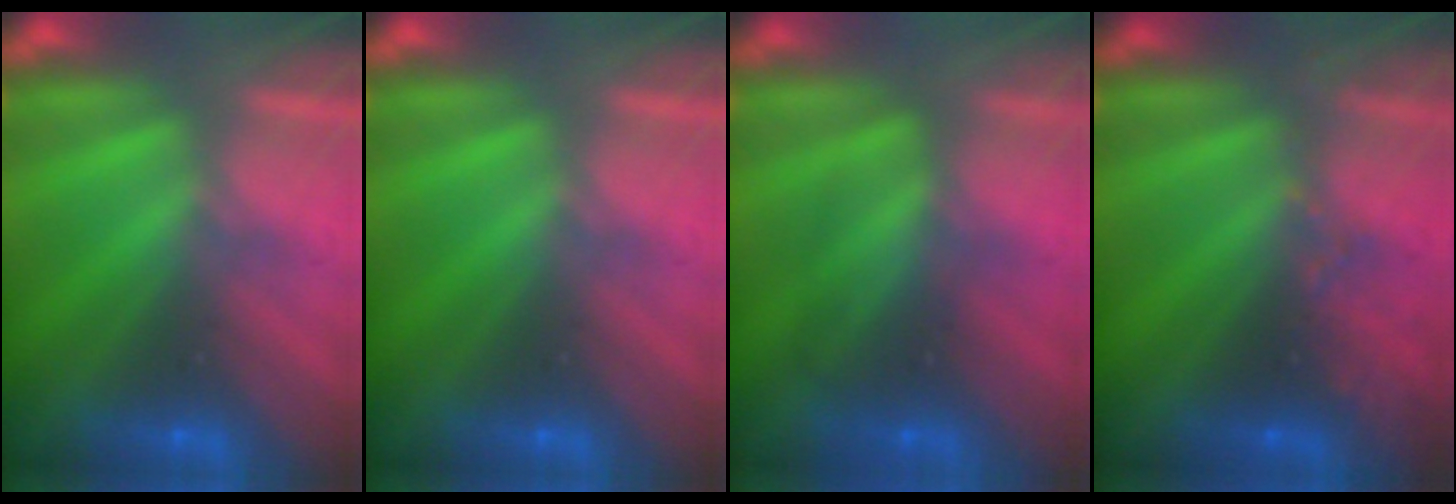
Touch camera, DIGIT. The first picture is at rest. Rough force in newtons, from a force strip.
{"total": 0.0}
{"total": 2.4}
{"total": 2.9}